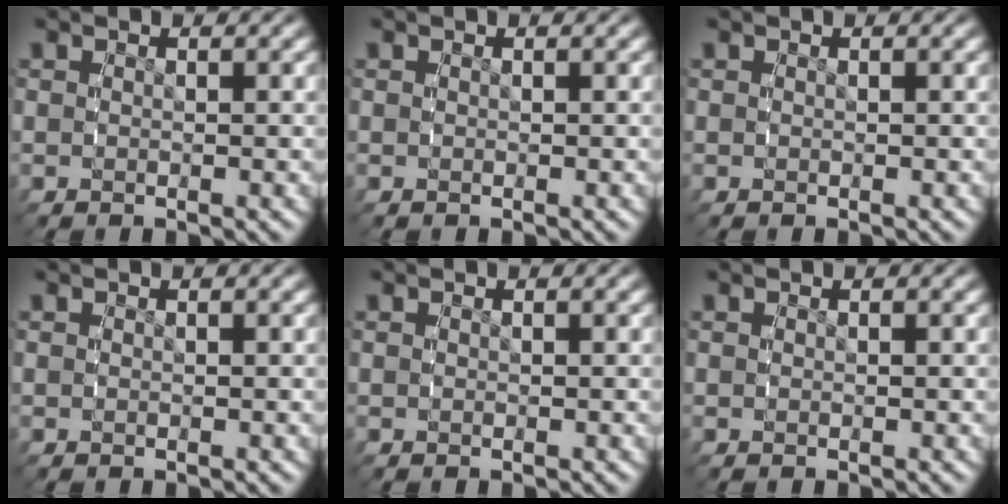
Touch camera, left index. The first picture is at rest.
{"total": 0.0}
{"total": 0.0}
{"total": 0.0}
{"total": 0.0}
{"total": 0.0}